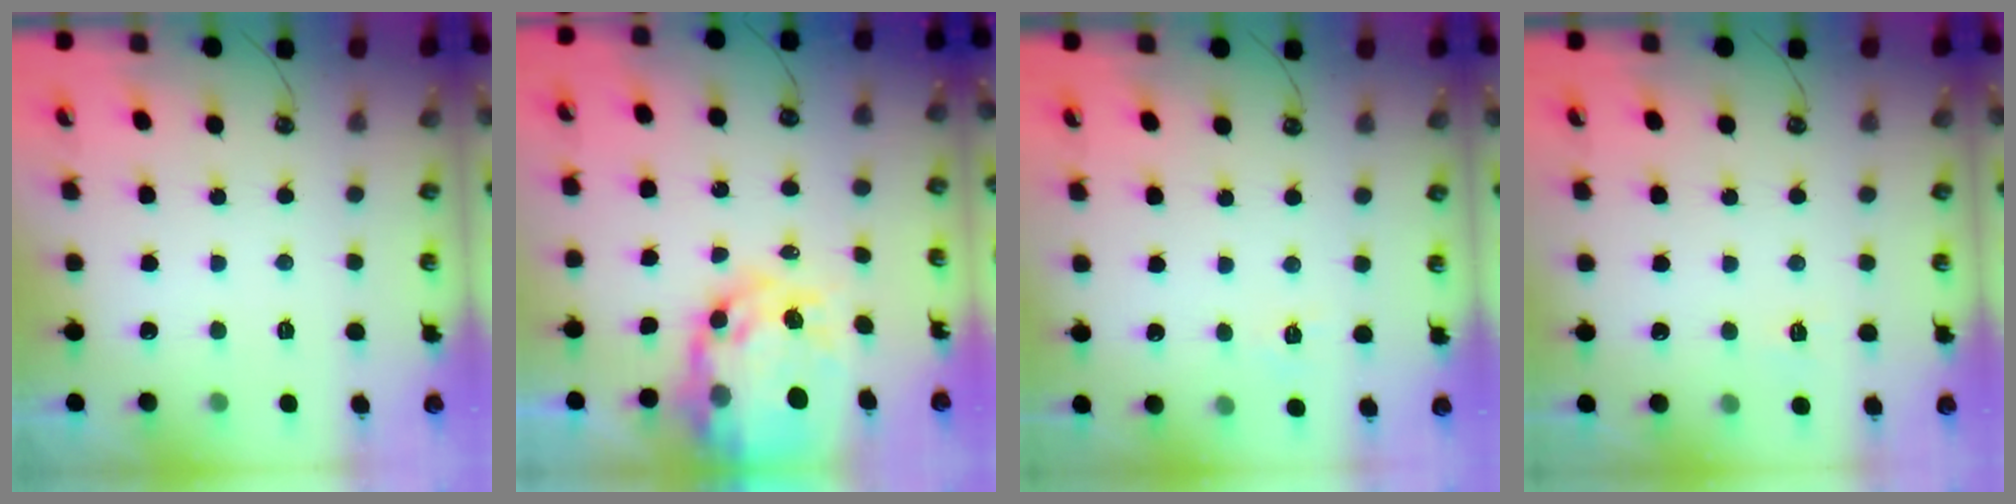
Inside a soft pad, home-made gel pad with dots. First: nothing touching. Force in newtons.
{"total": 16.1, "press": 16.1, "slide": 1.4}
{"total": 5.1, "press": 5.1, "slide": 0.6}
{"total": 4.3, "press": 4.3, "slide": 0.4}